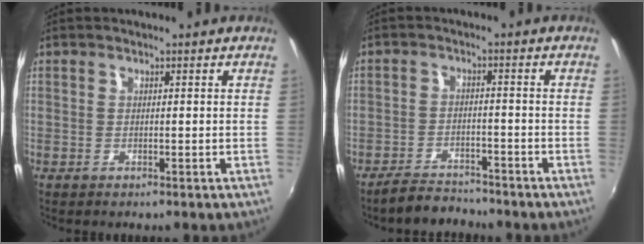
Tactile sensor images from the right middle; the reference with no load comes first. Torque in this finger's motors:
{"motor_torque": [0.83, -0.80, 0.18, 0.09]}